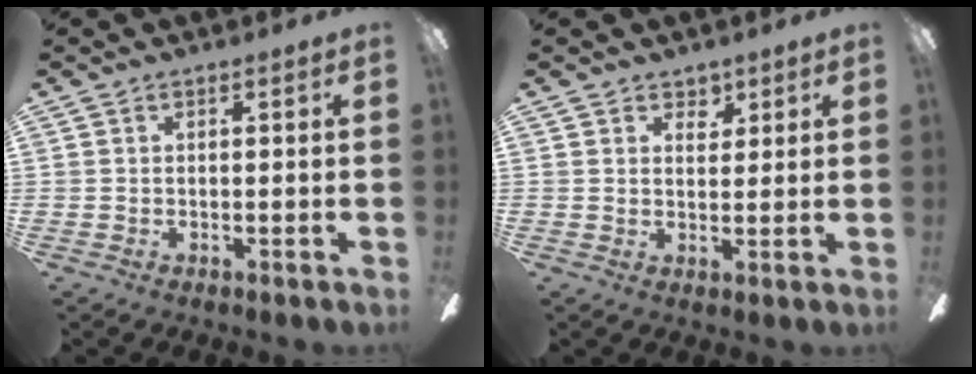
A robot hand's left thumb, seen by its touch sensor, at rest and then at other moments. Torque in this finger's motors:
{"motor_torque": [0.01, -0.26, -0.21, -0.32, -0.01]}